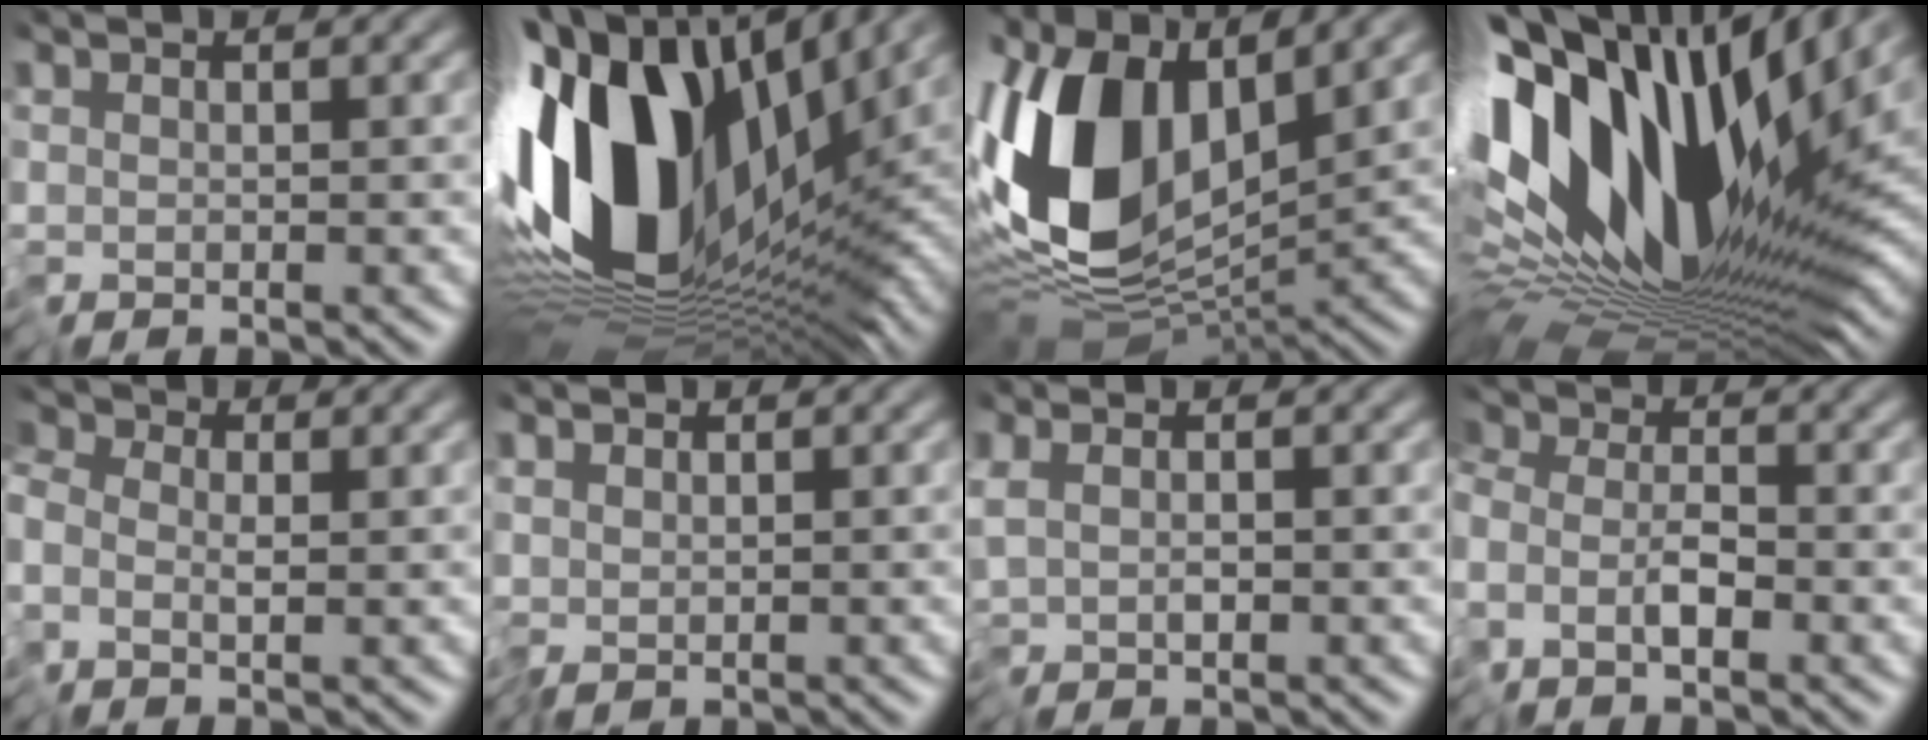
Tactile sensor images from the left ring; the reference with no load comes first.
{"total": 17.4, "force": [2.0, 9.8, 14.2], "torque": [-0.286, -0.010, 0.031]}
{"total": 13.6, "force": [1.5, 7.9, 11.0], "torque": [-0.238, -0.004, 0.015]}
{"total": 17.4, "force": [5.4, 8.5, 14.2], "torque": [-0.265, 0.012, 0.084]}
{"total": 2.6, "force": [-1.1, 1.8, 1.4], "torque": [-0.034, -0.007, -0.027]}
{"total": 0.8, "force": [0.1, 0.7, 0.3], "torque": [-0.010, -0.003, -0.001]}
{"total": 1.4, "force": [-0.2, 0.6, 1.2], "torque": [-0.027, -0.002, 0.001]}
{"total": 2.9, "force": [-2.2, 1.2, 1.4], "torque": [-0.028, -0.009, -0.053]}